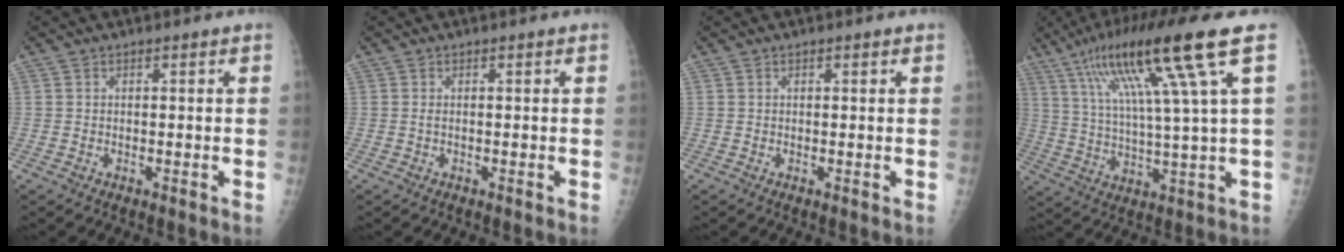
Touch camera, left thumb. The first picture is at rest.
{"total": 0.7, "force": [0.0, 0.2, 0.7], "torque": [-0.017, 0.003, 0.002]}
{"total": 0.6, "force": [0.3, 0.3, 0.5], "torque": [-0.006, 0.000, 0.003]}
{"total": 18.1, "force": [8.2, 0.6, 16.2], "torque": [-0.287, -0.008, 0.139]}